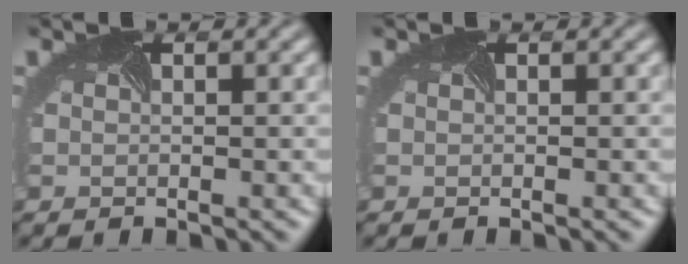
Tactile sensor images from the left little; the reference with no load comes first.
{"total": 0.0}